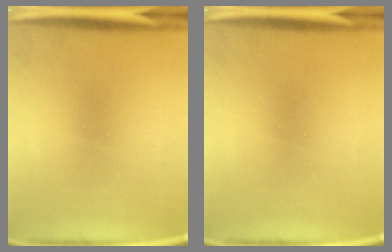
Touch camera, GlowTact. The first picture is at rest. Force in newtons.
{"total": 0.0}